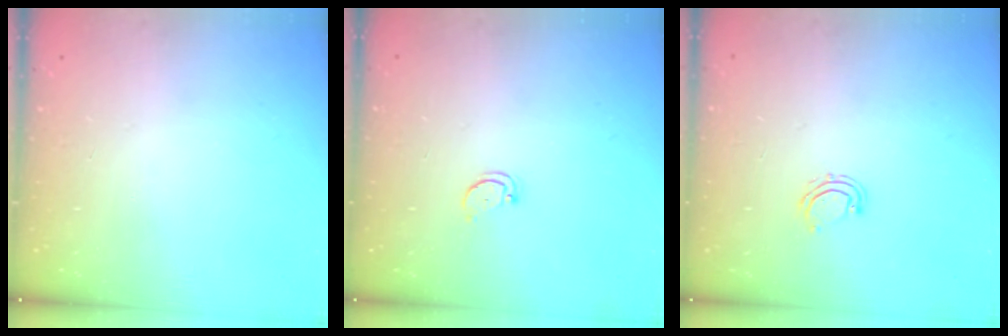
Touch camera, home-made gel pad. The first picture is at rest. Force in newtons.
{"total": 2.5, "press": 2.4, "slide": 0.4}
{"total": 5.9, "press": 5.8, "slide": 1.3}